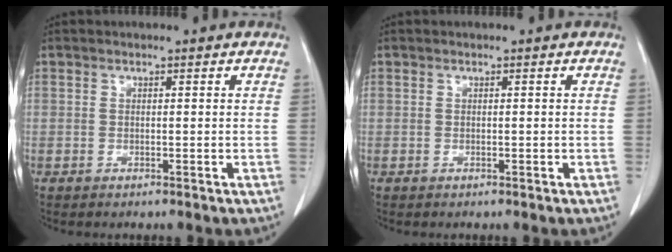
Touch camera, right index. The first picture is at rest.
{"total": 0.0}